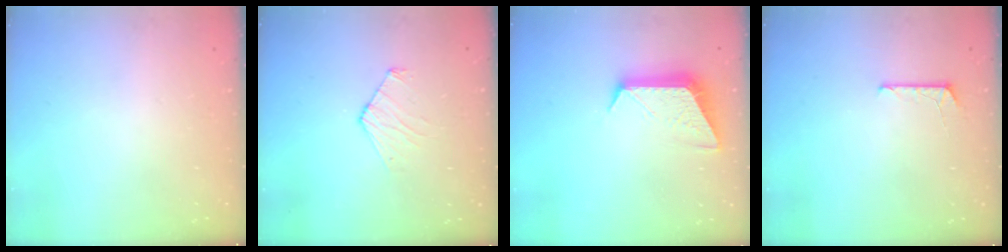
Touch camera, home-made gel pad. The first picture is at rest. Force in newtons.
{"total": 5.1, "press": 5.0, "slide": 0.6}
{"total": 10.1, "press": 10.1, "slide": 0.0}
{"total": 4.8, "press": 4.8, "slide": 0.5}